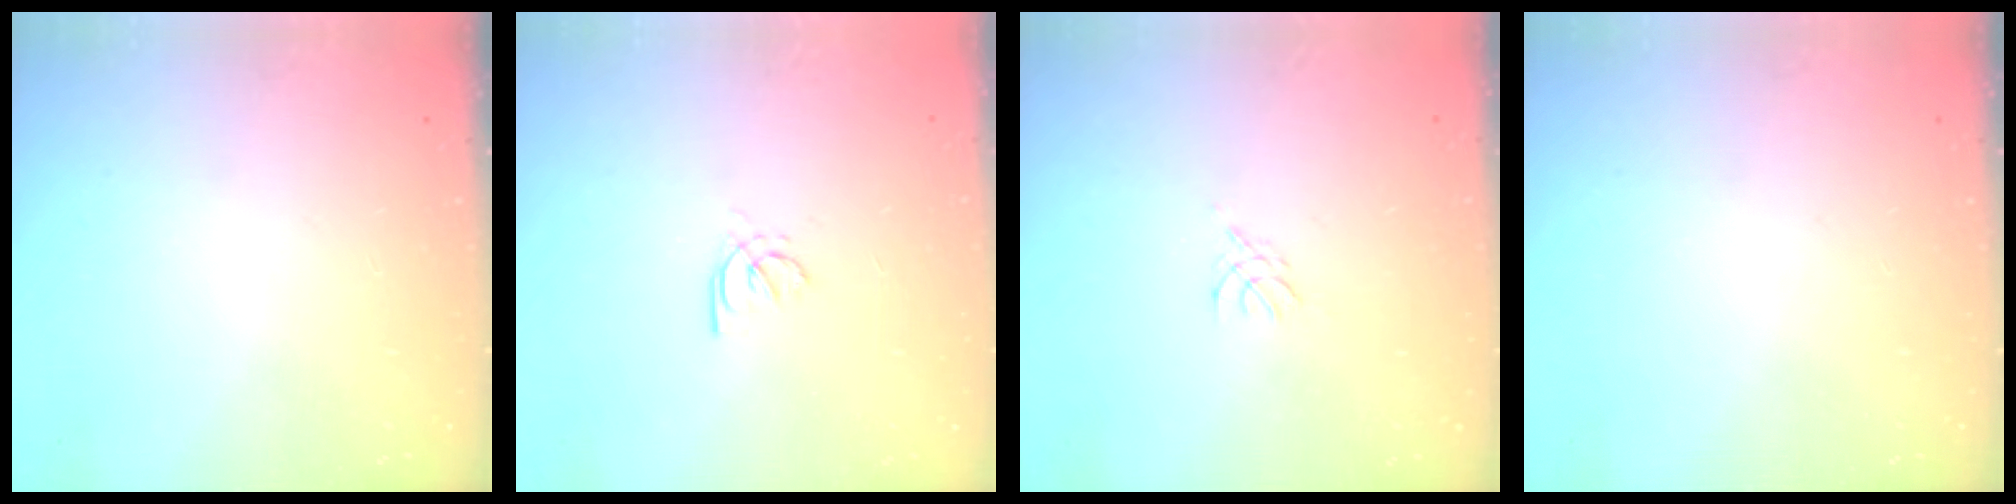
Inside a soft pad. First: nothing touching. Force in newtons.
{"total": 2.1, "press": 2.1, "slide": 0.6}
{"total": 2.8, "press": 2.7, "slide": 0.6}
{"total": 0.0}